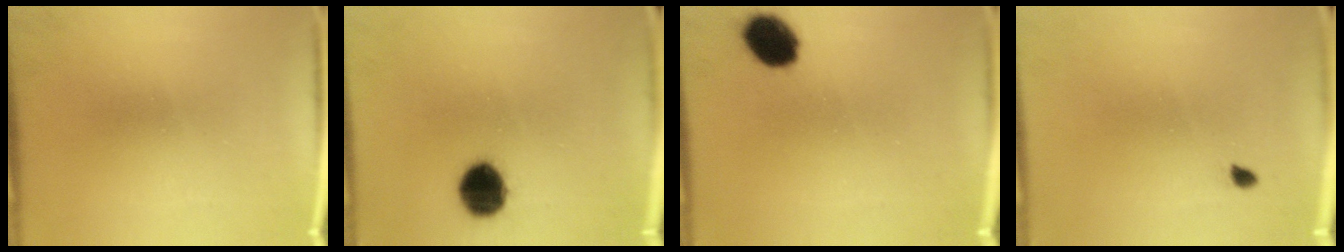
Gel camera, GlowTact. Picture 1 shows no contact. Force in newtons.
{"total": 8.3}
{"total": 9.1}
{"total": 0.9}